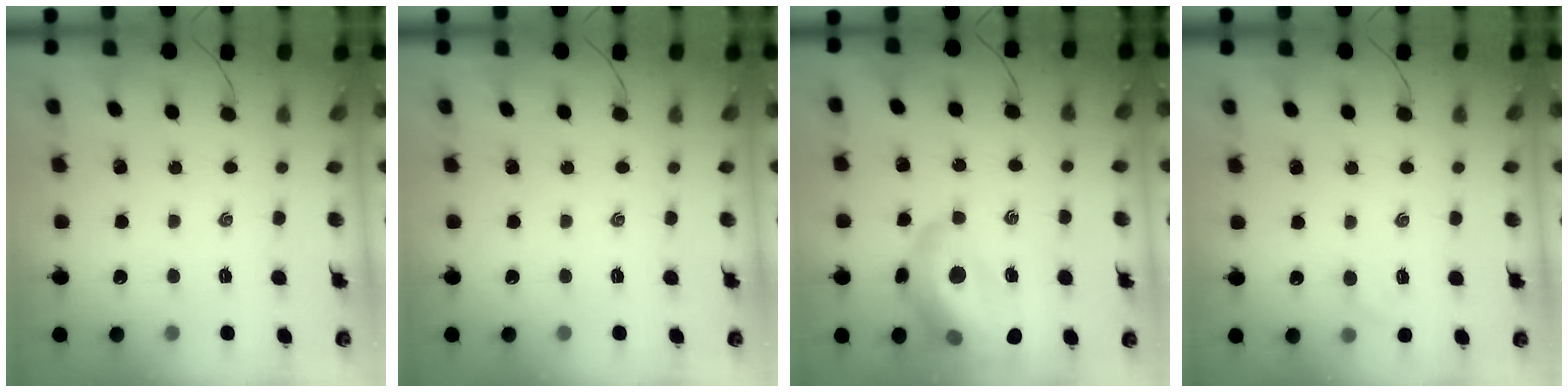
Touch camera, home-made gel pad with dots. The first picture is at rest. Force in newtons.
{"total": 0.0}
{"total": 19.9, "press": 19.5, "slide": 4.1}
{"total": 4.3, "press": 4.2, "slide": 1.1}